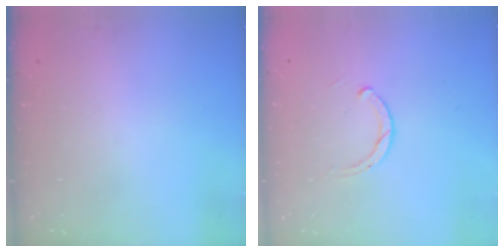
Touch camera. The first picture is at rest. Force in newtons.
{"total": 1.8, "press": 1.8, "slide": 0.2}